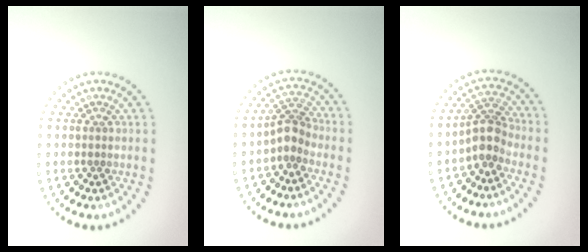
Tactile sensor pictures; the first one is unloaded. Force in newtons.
{"total": 2.4, "press": 1.9, "slide": 1.5}
{"total": 3.0, "press": 2.3, "slide": 1.9}